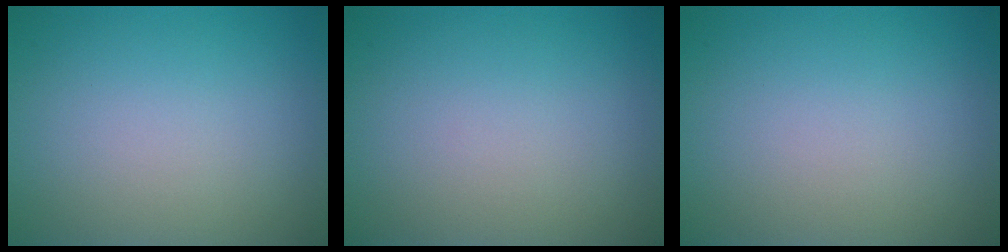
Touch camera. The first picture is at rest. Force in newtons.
{"total": 0.0}
{"total": 0.0}